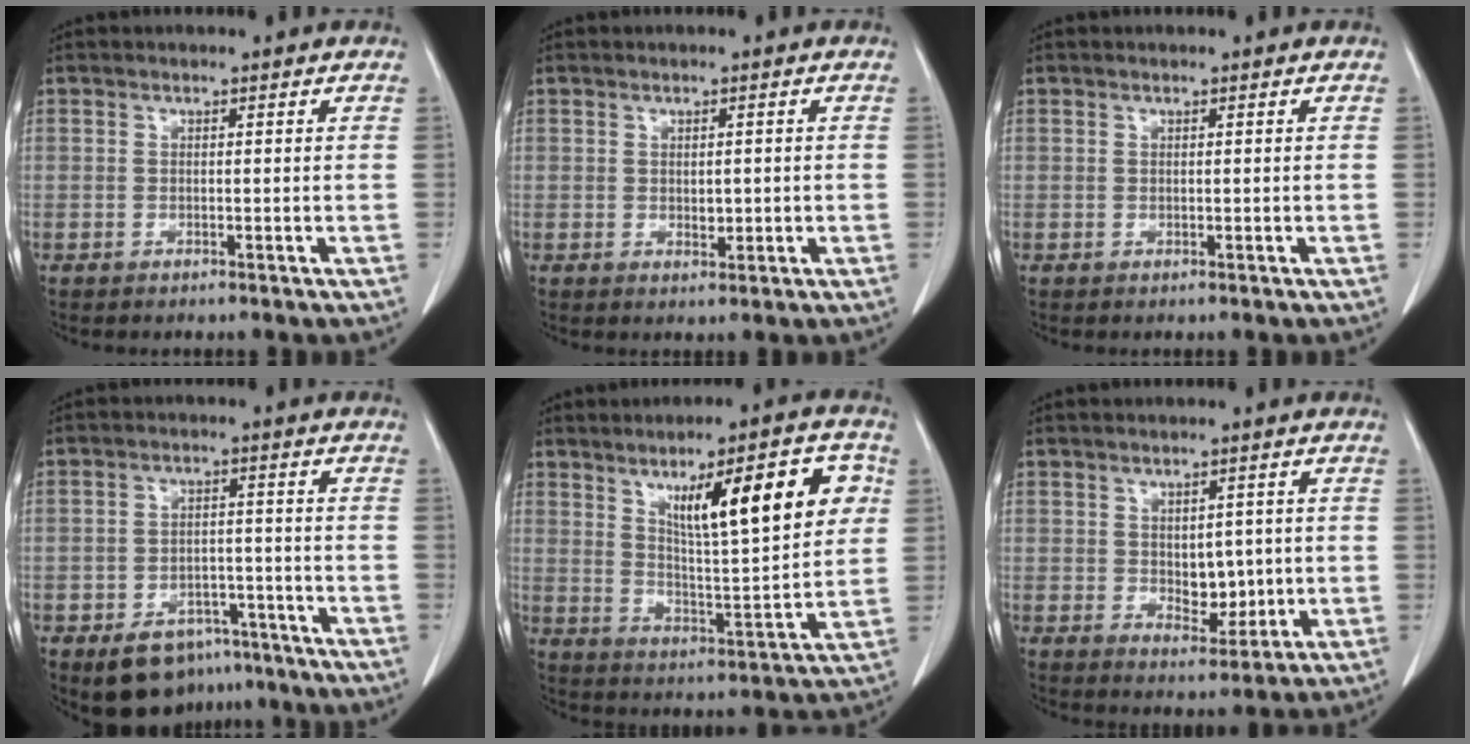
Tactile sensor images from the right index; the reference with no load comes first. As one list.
[{"total": 1.7, "force": [-0.1, 1.0, 1.4], "torque": [-0.020, -0.002, 0.003]}, {"total": 0.0}, {"total": 8.8, "force": [-6.2, 5.2, 3.3], "torque": [-0.048, 0.013, -0.087]}, {"total": 16.4, "force": [6.0, 2.8, 15.1], "torque": [-0.222, 0.013, 0.096]}, {"total": 5.2, "force": [-0.1, 3.2, 4.2], "torque": [-0.052, -0.001, 0.010]}]